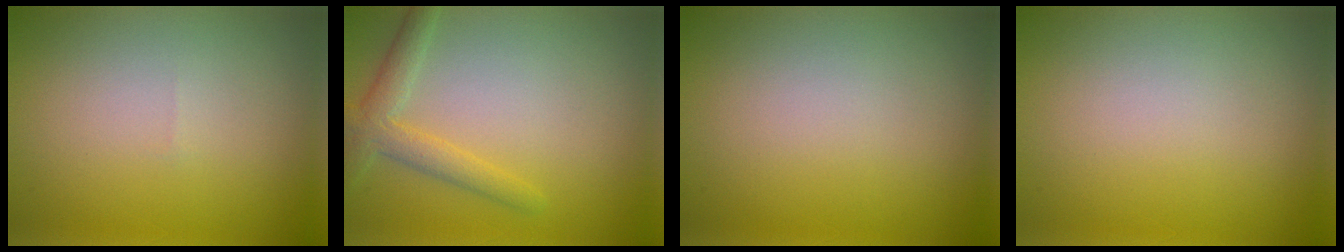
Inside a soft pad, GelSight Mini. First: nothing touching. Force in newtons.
{"total": 2.9, "press": 2.9, "slide": 0.2}
{"total": 0.0}
{"total": 0.0}